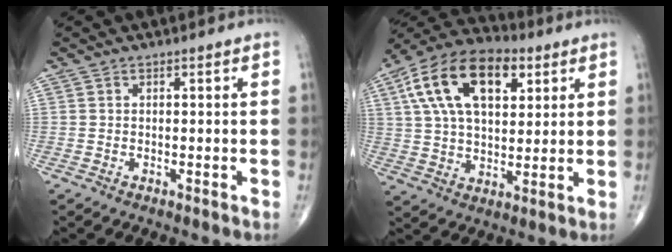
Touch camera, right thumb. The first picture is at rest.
{"total": 19.2, "force": [7.0, 10.6, 14.3], "torque": [-0.237, 0.004, 0.117]}